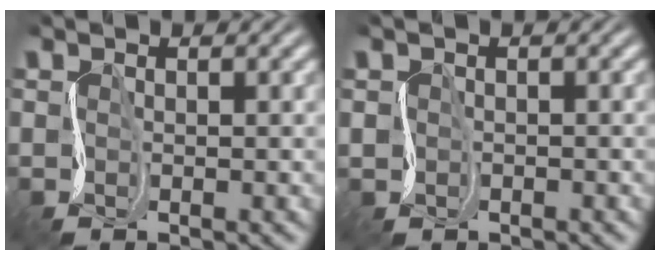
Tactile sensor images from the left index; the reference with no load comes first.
{"total": 1.0, "force": [-0.2, 0.8, 0.6], "torque": [-0.014, -0.004, -0.004]}